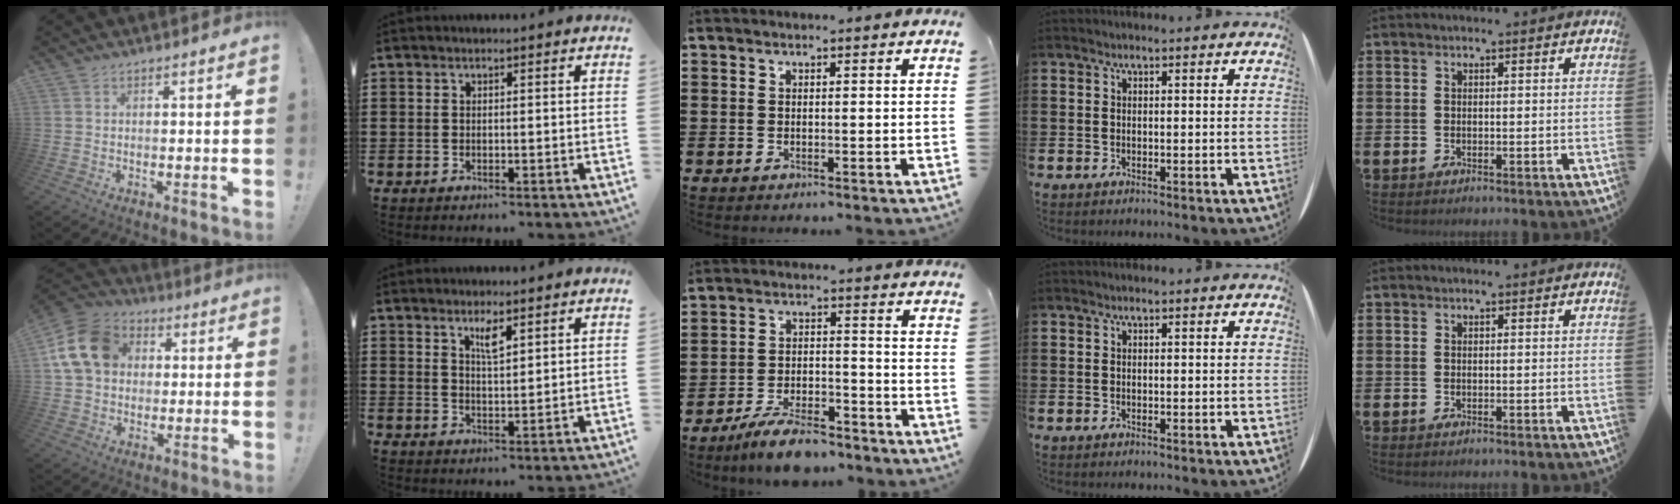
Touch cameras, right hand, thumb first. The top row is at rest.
{"thumb": {"total": 15.5, "force": [3.8, 12.1, 8.8], "torque": [-0.146, 0.005, 0.079]}, "index": {"total": 3.1, "force": [2.0, 0.7, 2.2], "torque": [-0.040, 0.001, 0.033]}, "middle": {"total": 7.3, "force": [-6.5, 1.3, 3.1], "torque": [-0.063, 0.008, -0.124]}}